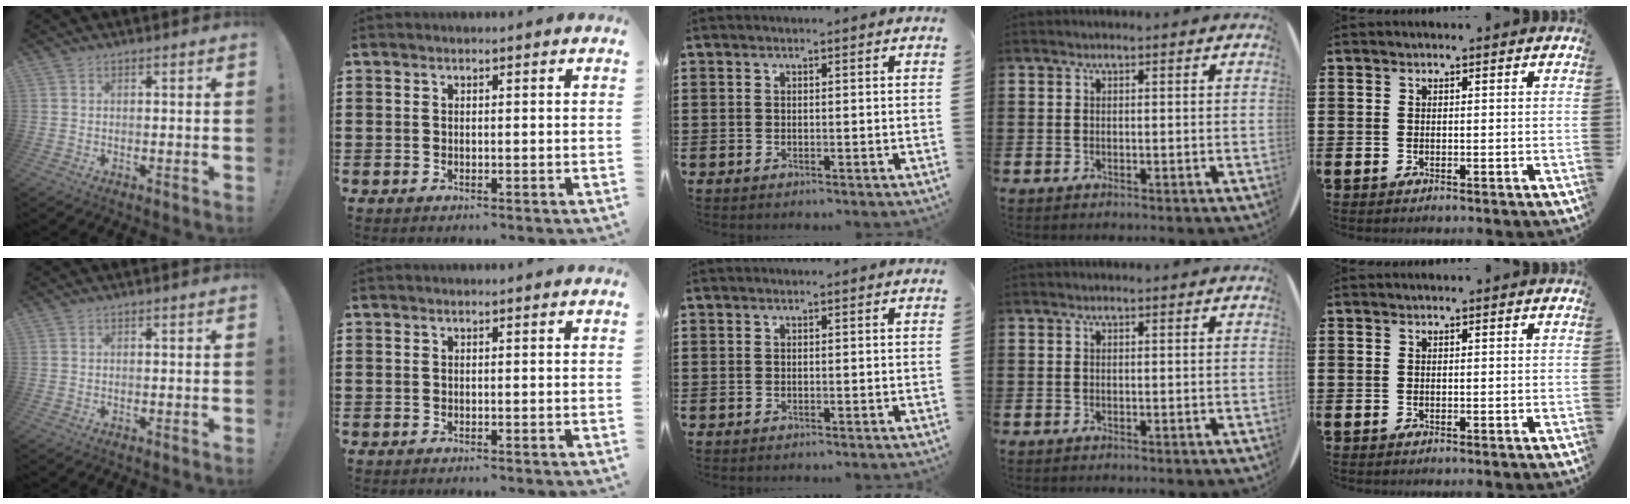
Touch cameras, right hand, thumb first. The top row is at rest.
{}